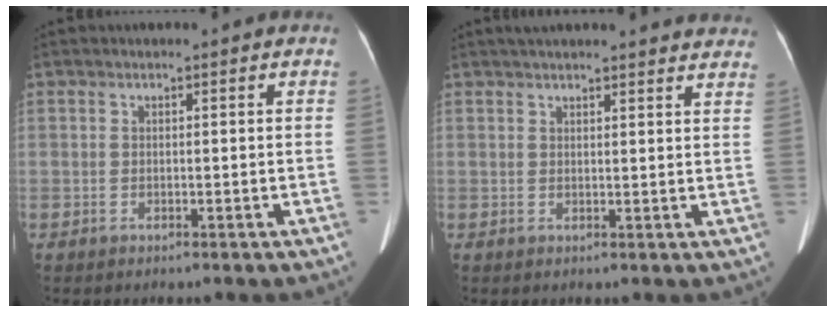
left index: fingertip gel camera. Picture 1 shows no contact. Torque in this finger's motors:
{"motor_torque": [0.64, -1.49, 0.22, 0.05]}